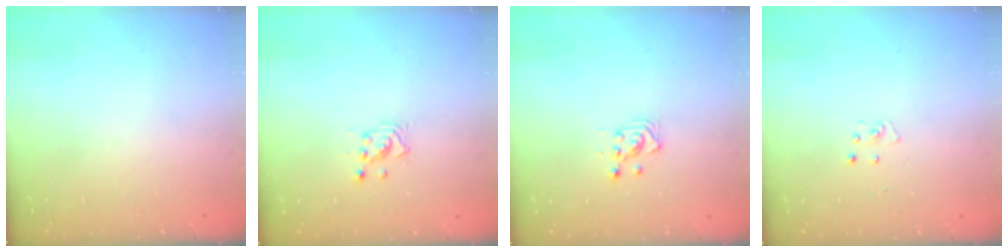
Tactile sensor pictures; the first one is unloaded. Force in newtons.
{"total": 3.0, "press": 2.9, "slide": 0.5}
{"total": 3.0, "press": 2.9, "slide": 0.8}
{"total": 2.7, "press": 2.7, "slide": 0.3}